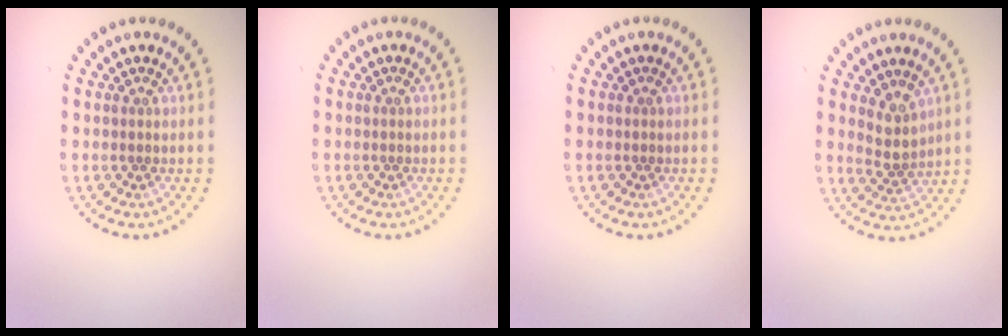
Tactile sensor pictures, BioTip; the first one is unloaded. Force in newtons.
{"total": 0.0}
{"total": 0.0}
{"total": 2.3, "press": 2.0, "slide": 1.2}